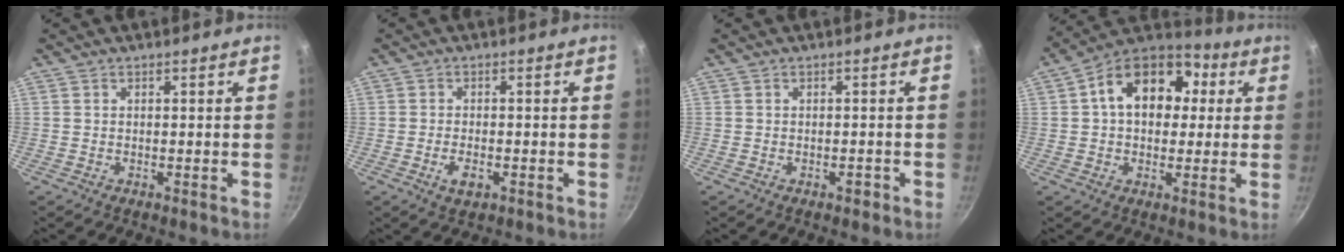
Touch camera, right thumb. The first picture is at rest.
{"total": 3.4, "force": [-1.3, 1.8, 2.6], "torque": [-0.049, 0.004, -0.022]}
{"total": 1.3, "force": [-0.7, 0.7, 0.8], "torque": [-0.007, 0.009, -0.006]}
{"total": 16.9, "force": [3.4, 12.1, 11.4], "torque": [-0.148, 0.028, 0.036]}